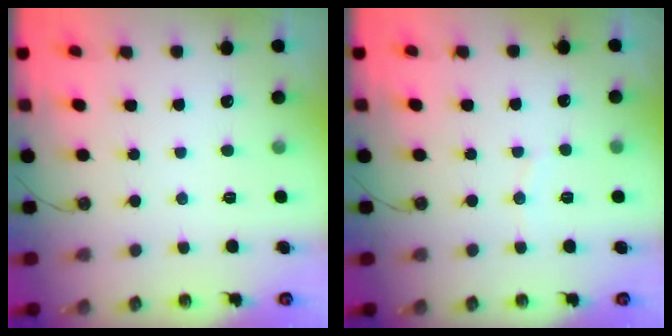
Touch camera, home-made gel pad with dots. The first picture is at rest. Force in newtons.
{"total": 3.5, "press": 3.5, "slide": 0.4}